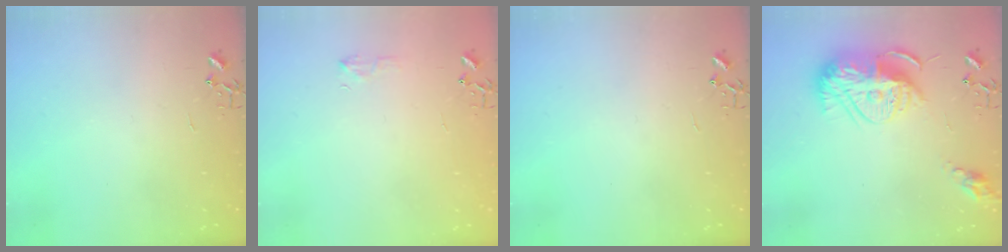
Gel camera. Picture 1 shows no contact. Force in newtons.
{"total": 6.0, "press": 6.0, "slide": 0.6}
{"total": 0.0}
{"total": 15.8, "press": 15.8, "slide": 1.4}